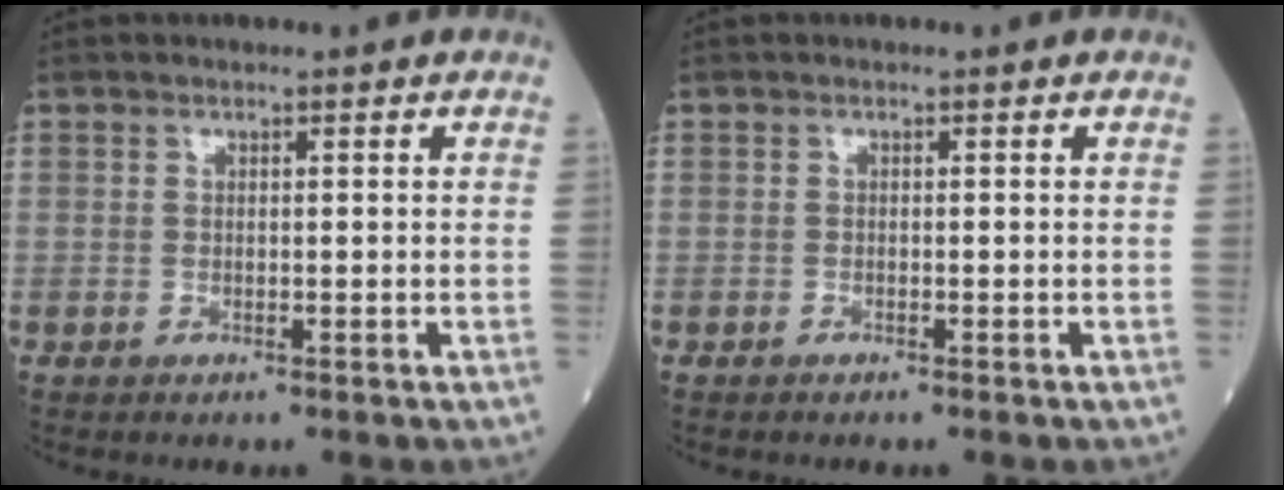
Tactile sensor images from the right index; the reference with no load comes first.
{"total": 0.0}